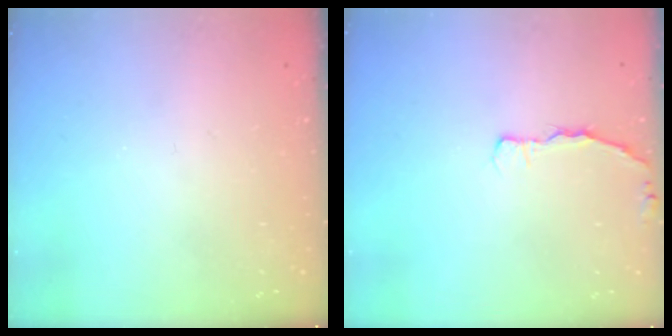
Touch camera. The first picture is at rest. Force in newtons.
{"total": 3.7, "press": 3.7, "slide": 0.6}